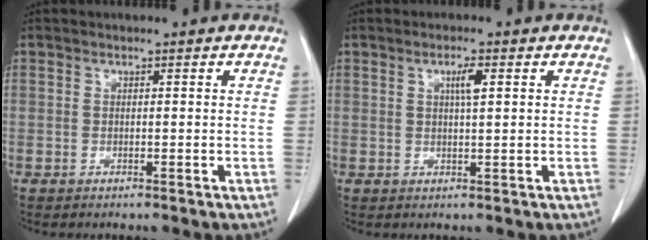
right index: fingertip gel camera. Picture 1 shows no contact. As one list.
[{"total": 2.5, "force": [0.9, 0.2, 2.4], "torque": [-0.041, 0.000, 0.015]}]